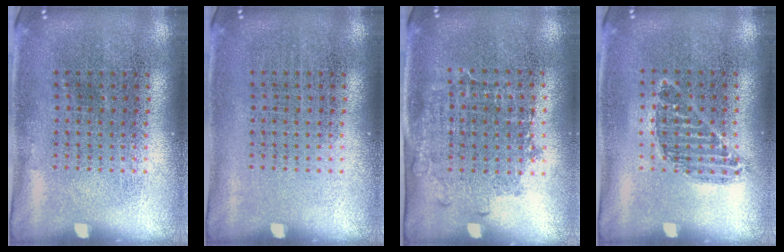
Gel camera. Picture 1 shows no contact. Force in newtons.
{"total": 0.0}
{"total": 1.3, "press": 1.1, "slide": 0.8}
{"total": 0.8, "press": 0.7, "slide": 0.4}